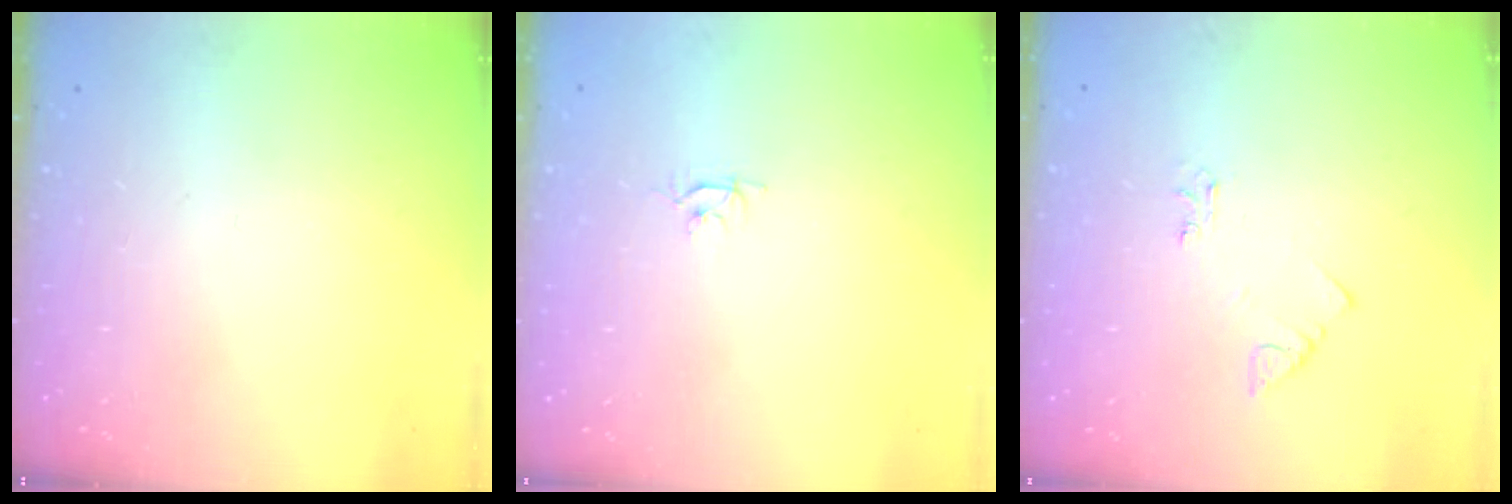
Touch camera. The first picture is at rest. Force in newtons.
{"total": 2.6, "press": 2.6, "slide": 0.3}
{"total": 4.0, "press": 4.0, "slide": 0.5}